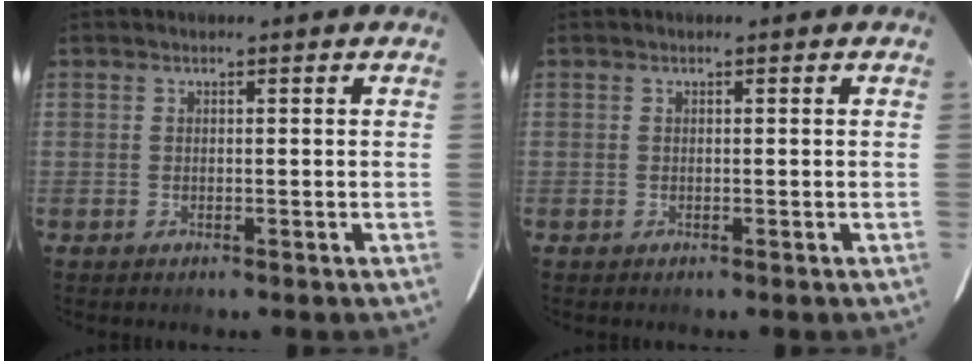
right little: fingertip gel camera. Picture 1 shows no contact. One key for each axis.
{"total": 0.0}